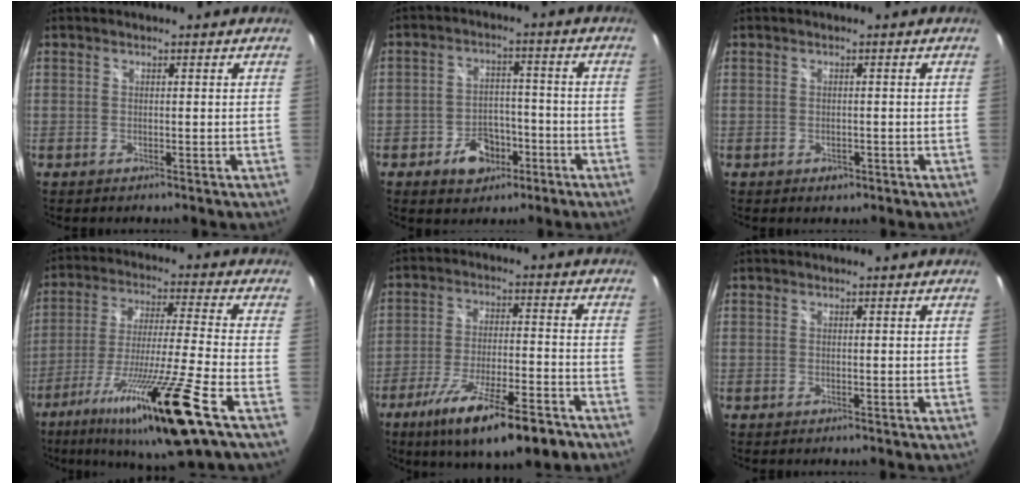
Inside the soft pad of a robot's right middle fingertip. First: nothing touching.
{"total": 7.7, "force": [-4.2, 5.5, 3.4], "torque": [-0.078, 0.018, -0.052]}
{"total": 1.7, "force": [-0.9, 1.3, 0.8], "torque": [-0.014, -0.004, -0.011]}
{"total": 19.8, "force": [-11.6, -1.3, 16.0], "torque": [-0.306, -0.053, -0.202]}
{"total": 16.9, "force": [-11.2, 3.3, 12.3], "torque": [-0.224, -0.047, -0.178]}
{"total": 0.0}